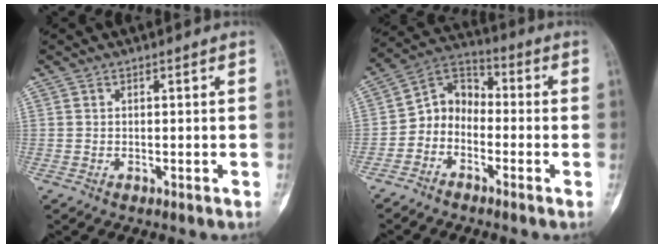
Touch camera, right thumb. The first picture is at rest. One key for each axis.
{"total": 7.5, "fx": -2.7, "fy": 6.0, "fz": 3.7, "tx": -0.041, "ty": 0.056, "tz": -0.069}